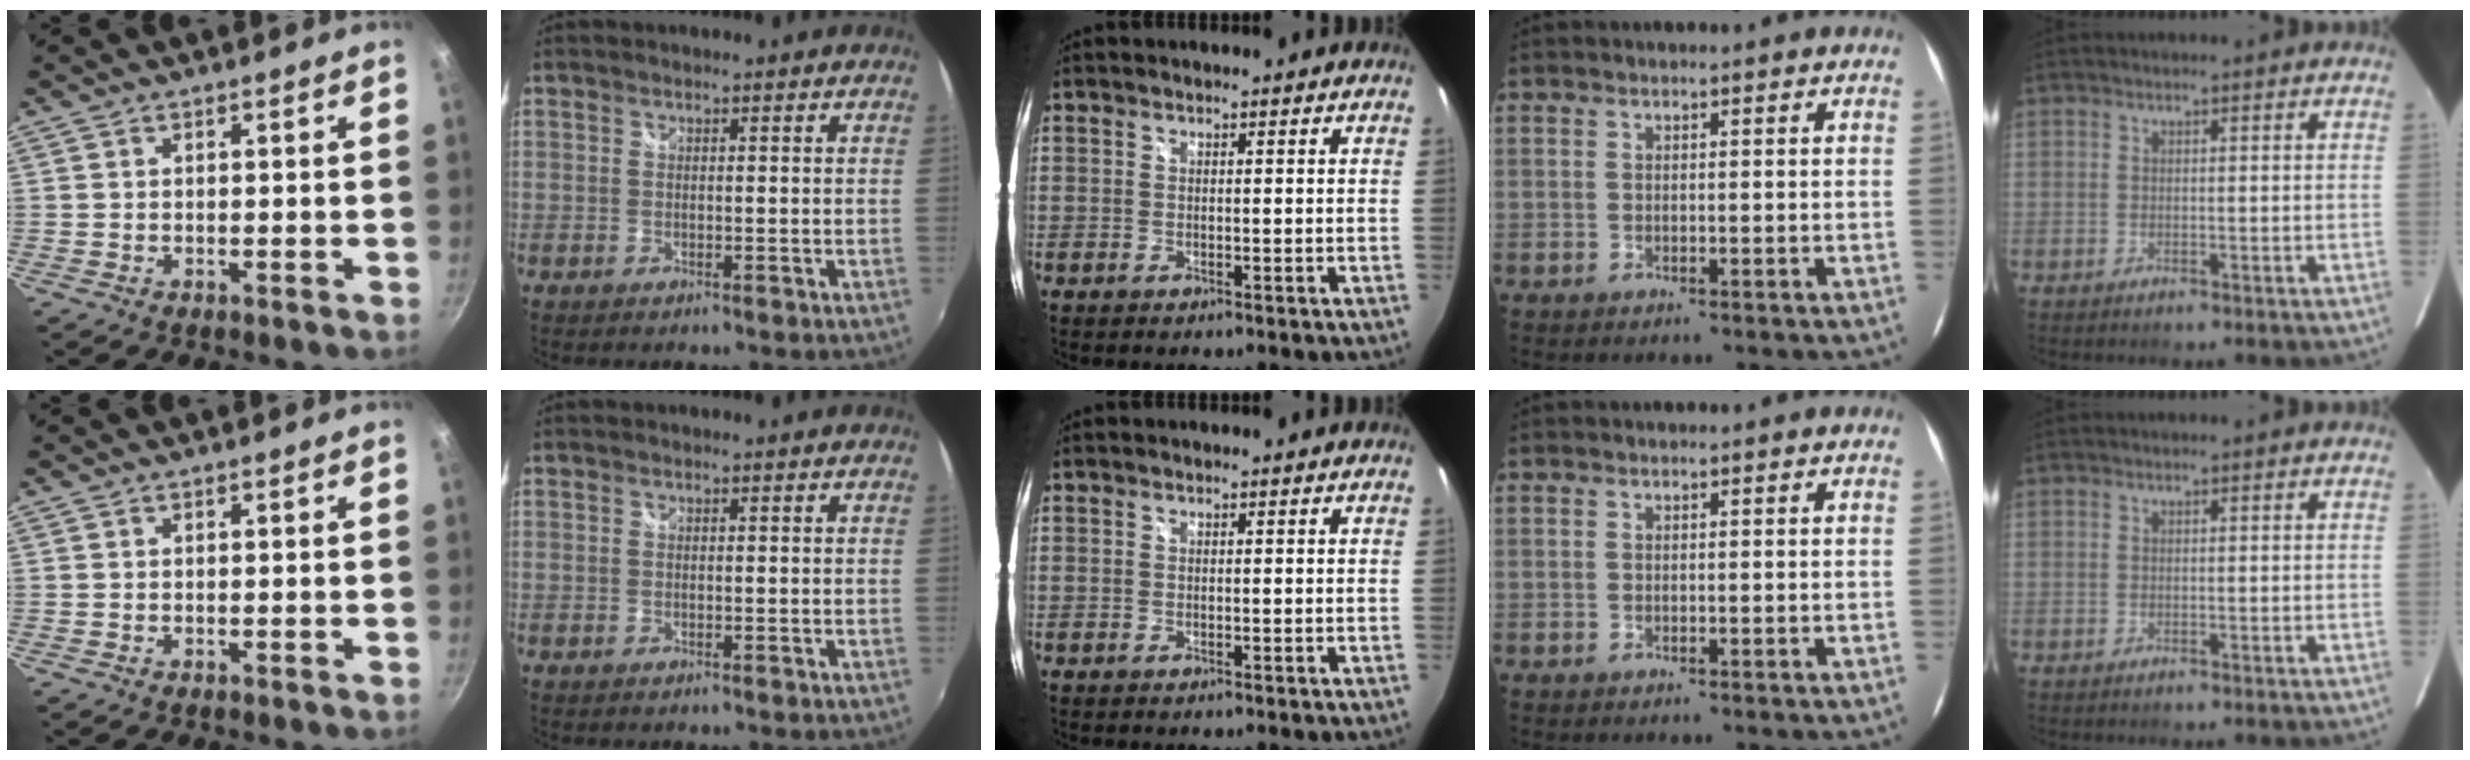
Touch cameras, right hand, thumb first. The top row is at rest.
{}